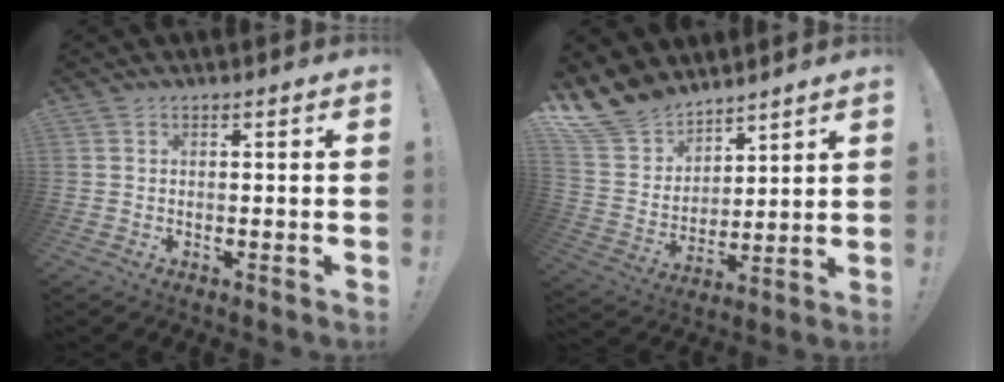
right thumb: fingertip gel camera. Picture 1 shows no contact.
{"total": 13.5, "force": [11.2, 7.1, 2.6], "torque": [-0.077, -0.086, 0.219]}